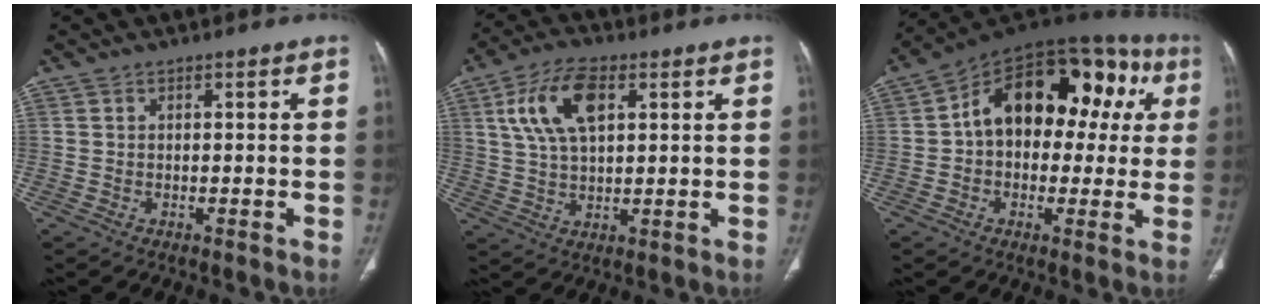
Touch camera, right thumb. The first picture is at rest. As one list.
[{"total": 11.4, "force": [4.0, 5.7, 9.0], "torque": [-0.175, 0.002, 0.076]}, {"total": 22.1, "force": [4.0, 13.9, 16.6], "torque": [-0.196, 0.051, 0.048]}]